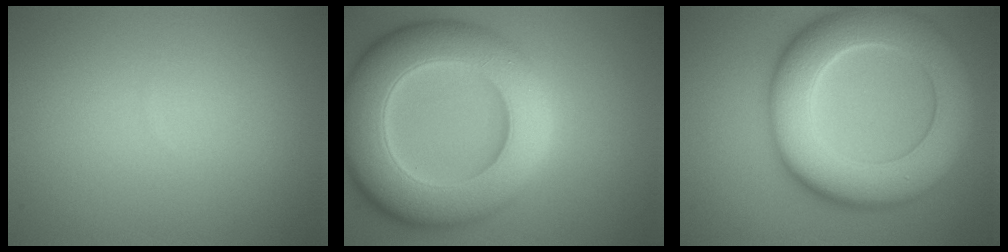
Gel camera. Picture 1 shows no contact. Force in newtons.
{"total": 12.2, "press": 12.2, "slide": 0.4}
{"total": 11.0, "press": 11.0, "slide": 0.9}